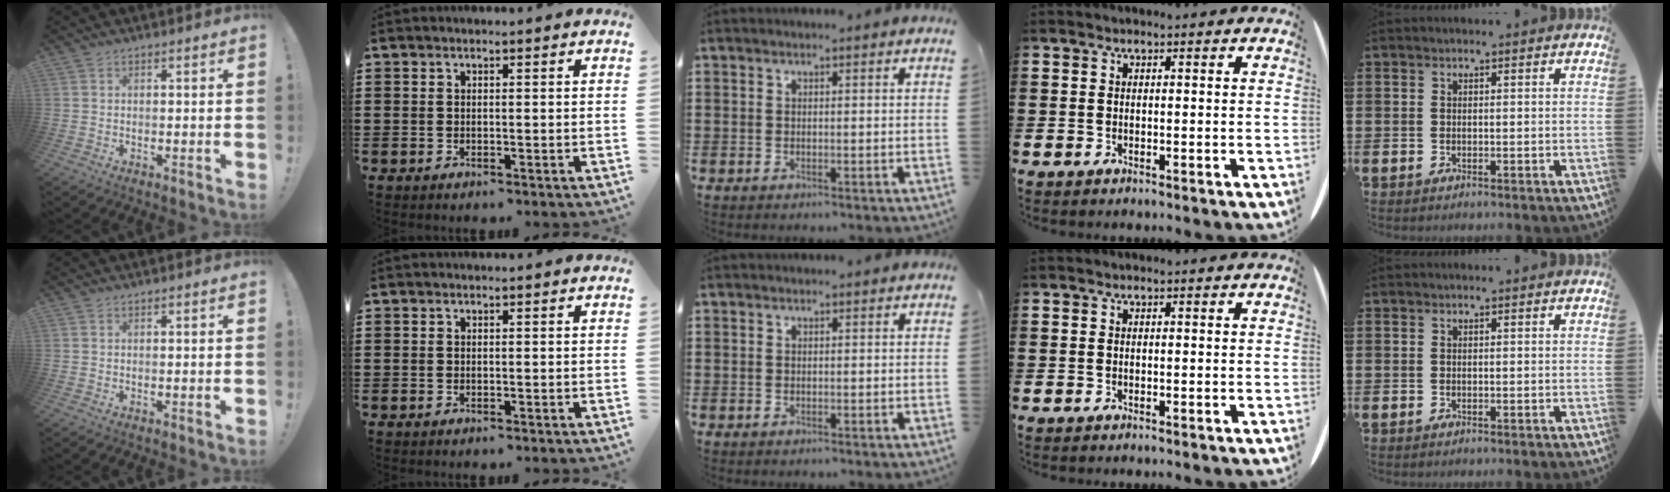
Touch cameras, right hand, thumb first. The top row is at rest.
{}